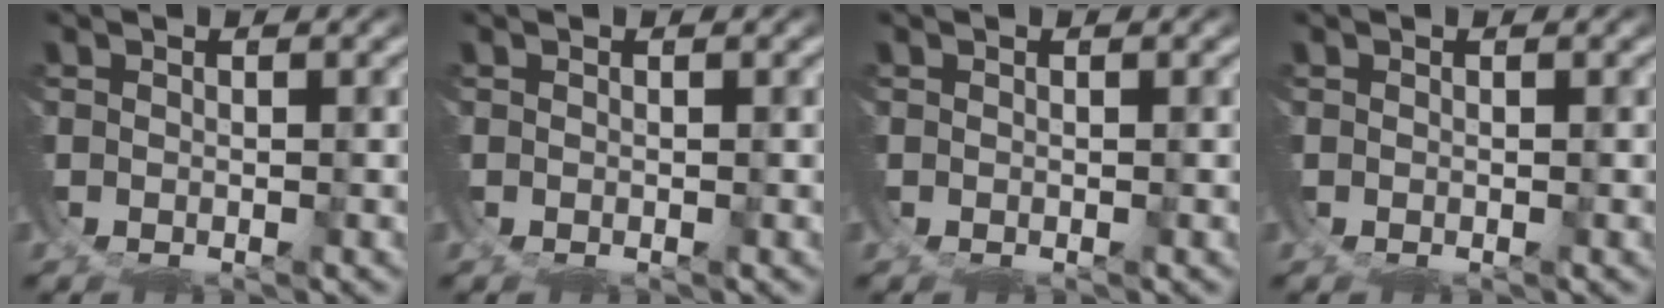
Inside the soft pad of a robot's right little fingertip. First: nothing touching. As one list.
[{"total": 0.0}, {"total": 0.0}, {"total": 0.0}]